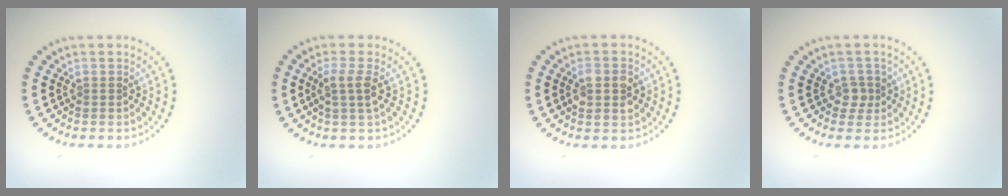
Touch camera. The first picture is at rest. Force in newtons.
{"total": 2.1, "press": 1.7, "slide": 1.2}
{"total": 2.9, "press": 2.9, "slide": 0.2}
{"total": 1.6, "press": 1.2, "slide": 1.0}